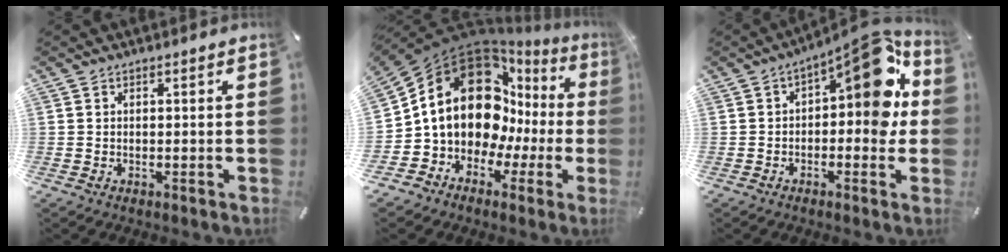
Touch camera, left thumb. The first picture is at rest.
{"total": 19.6, "force": [5.7, 13.8, 12.7], "torque": [-0.219, -0.055, 0.103]}
{"total": 12.7, "force": [4.1, 5.8, 10.6], "torque": [-0.130, -0.040, 0.064]}